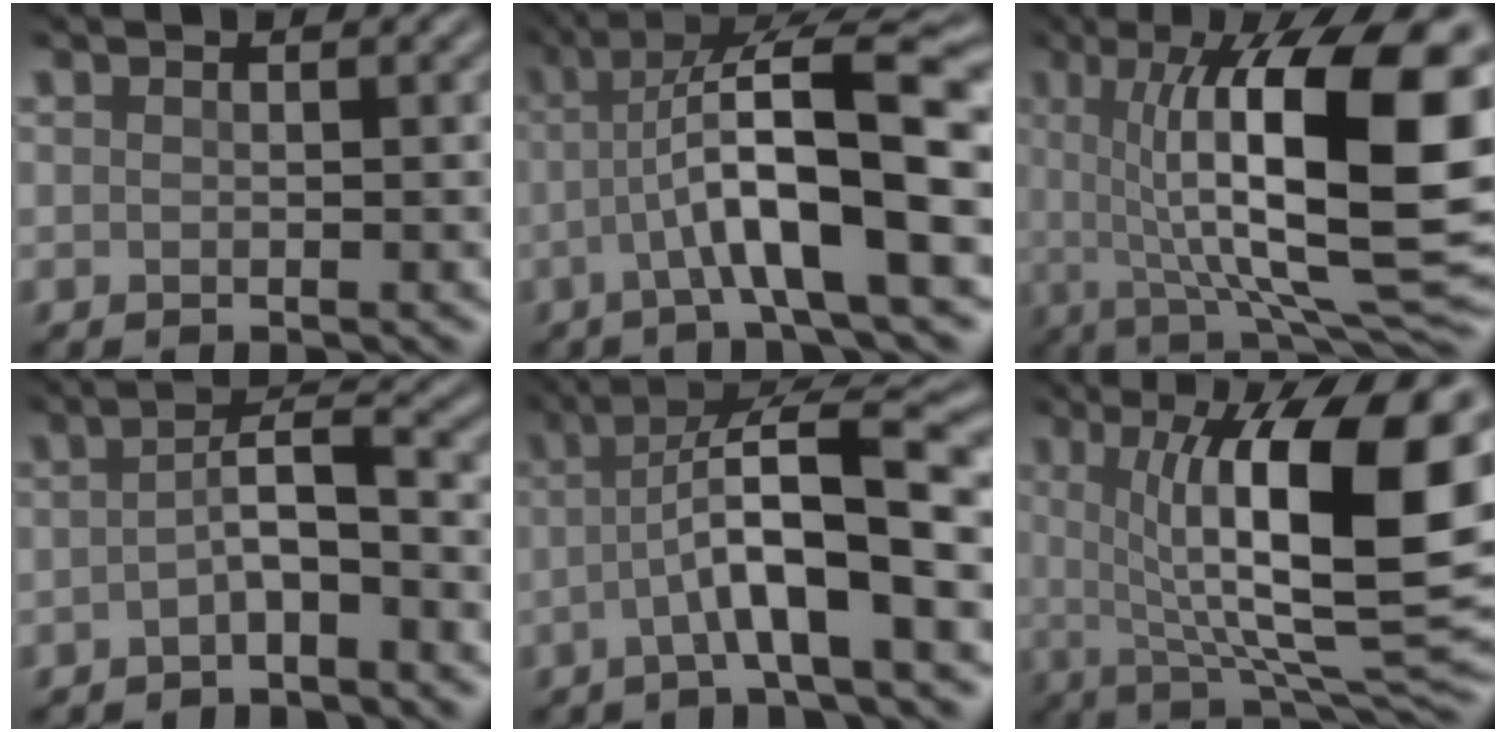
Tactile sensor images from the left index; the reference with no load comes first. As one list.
[{"total": 10.0, "force": [-0.5, 2.1, 9.7], "torque": [-0.156, 0.015, -0.015]}, {"total": 16.6, "force": [2.0, 5.3, 15.6], "torque": [-0.223, 0.001, 0.029]}, {"total": 2.9, "force": [-1.3, 0.6, 2.5], "torque": [-0.050, 0.010, -0.028]}, {"total": 8.0, "force": [-1.0, 1.7, 7.7], "torque": [-0.125, 0.016, -0.023]}, {"total": 15.1, "force": [2.4, 4.4, 14.2], "torque": [-0.211, -0.009, 0.038]}]